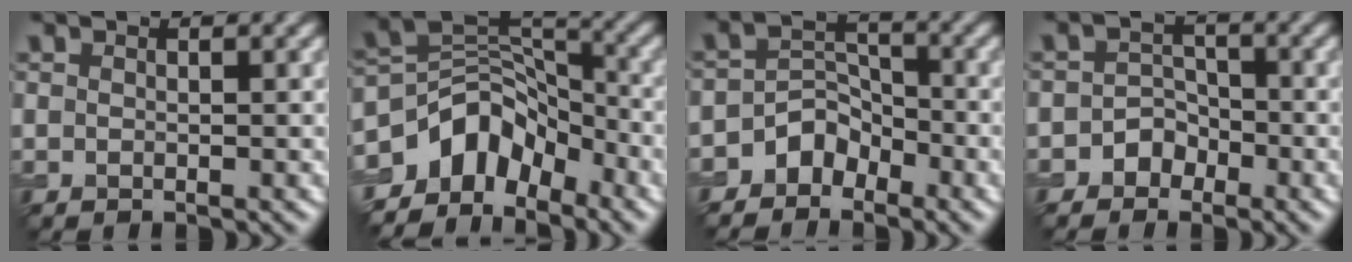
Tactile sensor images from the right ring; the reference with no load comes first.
{"total": 7.1, "force": [-4.4, 4.4, 3.3], "torque": [-0.031, 0.004, -0.086]}
{"total": 3.3, "force": [-2.4, 2.1, 0.8], "torque": [-0.005, 0.009, -0.047]}
{"total": 2.3, "force": [-1.4, 1.8, 0.5], "torque": [0.012, 0.011, -0.033]}